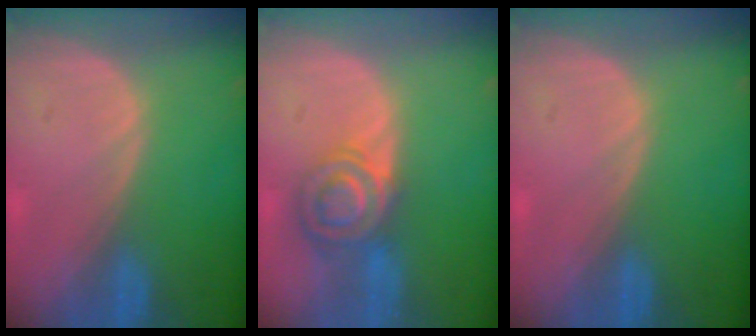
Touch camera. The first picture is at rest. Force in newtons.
{"total": 7.3, "press": 6.1, "slide": 4.0}
{"total": 0.0}